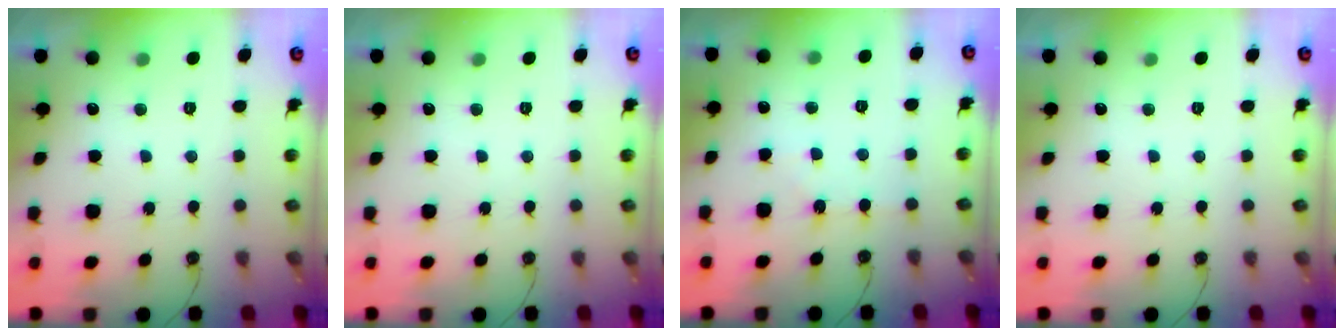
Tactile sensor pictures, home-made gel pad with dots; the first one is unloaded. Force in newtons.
{"total": 0.0}
{"total": 2.9, "press": 2.8, "slide": 0.5}
{"total": 0.0}